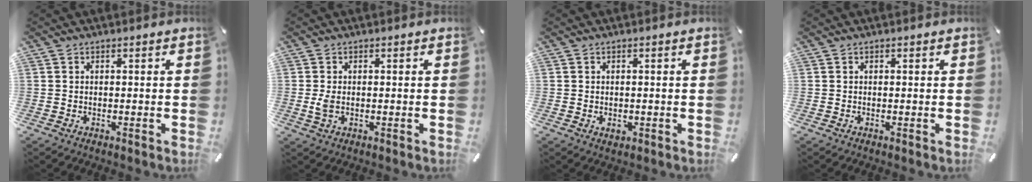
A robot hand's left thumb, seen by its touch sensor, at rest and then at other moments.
{"total": 2.7, "force": [0.0, 1.5, 2.2], "torque": [-0.041, -0.004, -0.004]}
{"total": 1.2, "force": [-0.2, 1.0, 0.6], "torque": [-0.011, 0.003, -0.004]}
{"total": 0.0}